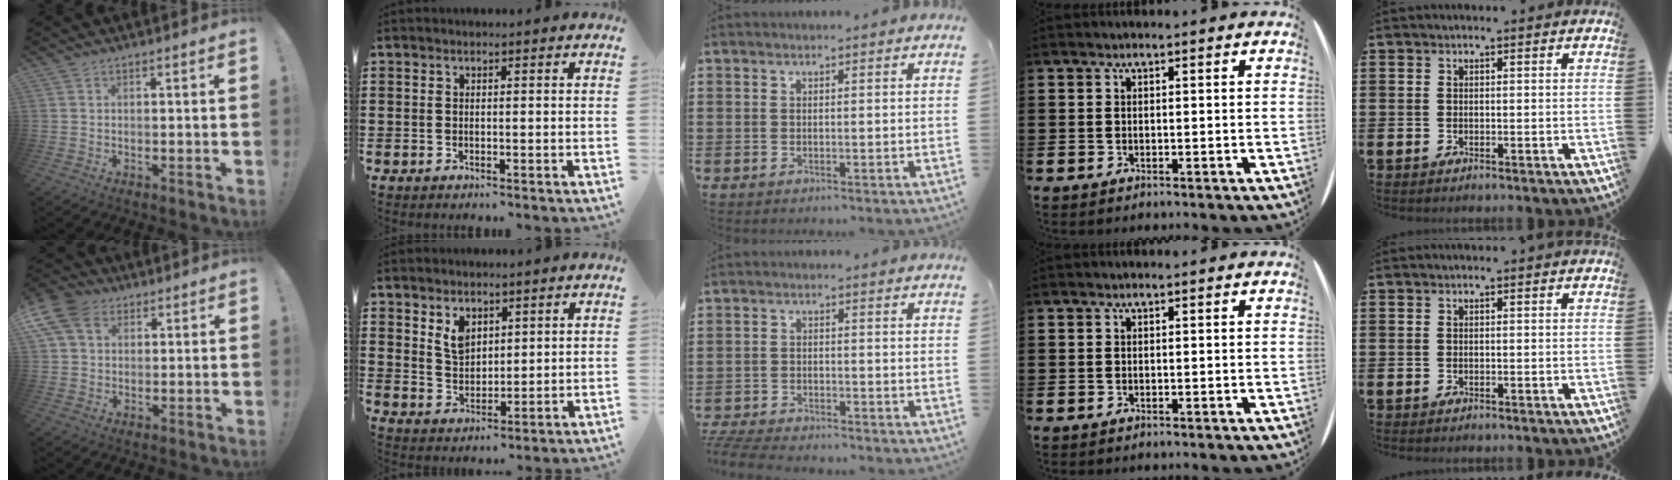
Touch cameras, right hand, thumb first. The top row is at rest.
{"thumb": {"total": 10.9, "force": [4.3, 7.8, 6.2], "torque": [-0.126, -0.005, 0.087]}, "index": {"total": 4.2, "force": [2.4, 2.7, 2.1], "torque": [-0.051, 0.007, 0.046]}, "middle": {"total": 4.3, "force": [-4.2, 0.3, 0.7], "torque": [-0.033, -0.008, -0.091]}}